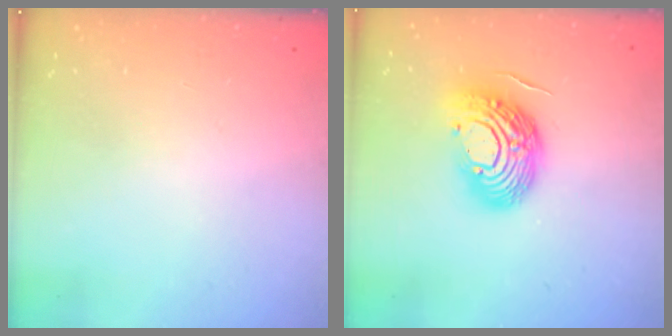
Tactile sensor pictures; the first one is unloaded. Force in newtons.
{"total": 13.9, "press": 13.8, "slide": 1.6}